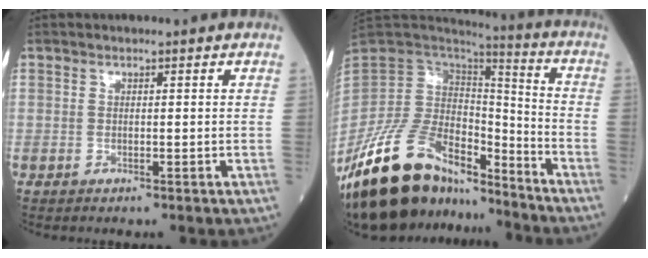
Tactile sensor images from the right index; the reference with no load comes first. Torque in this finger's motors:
{"motor_torque": [1.00, -1.15, -0.12, -0.10]}